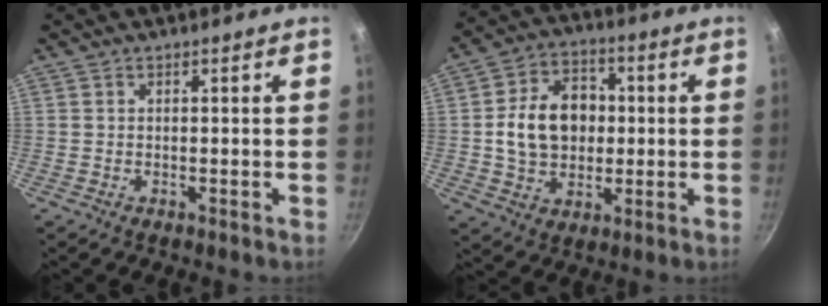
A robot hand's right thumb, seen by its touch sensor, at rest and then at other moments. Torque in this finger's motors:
{"motor_torque": [0.08, 0.18, 0.62, -0.07, 0.24]}